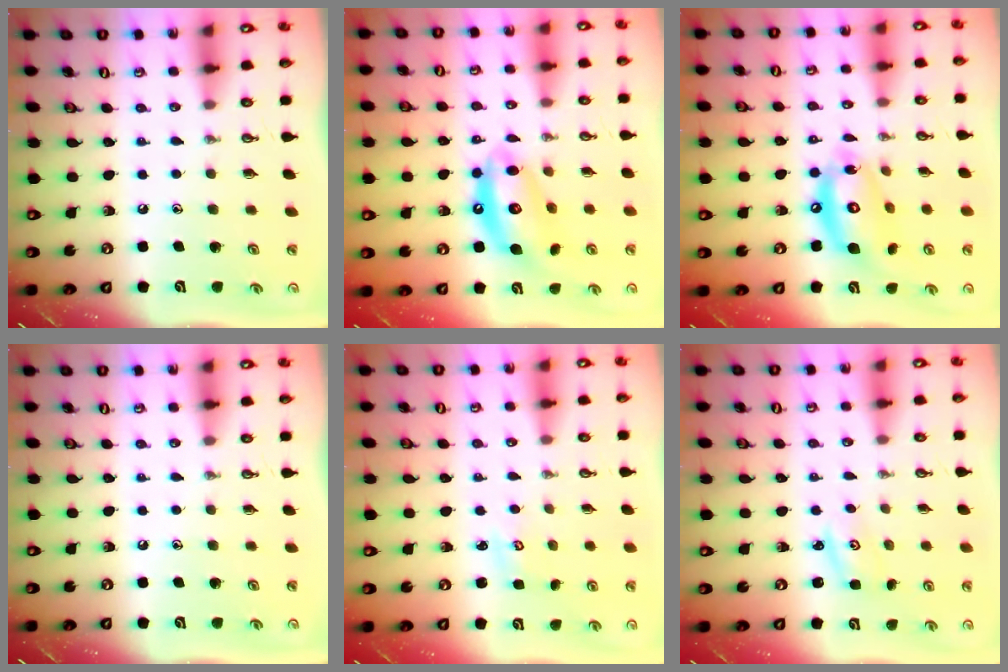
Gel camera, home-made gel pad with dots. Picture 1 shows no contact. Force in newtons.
{"total": 13.6, "press": 13.5, "slide": 1.5}
{"total": 14.5, "press": 14.4, "slide": 1.4}
{"total": 0.0}
{"total": 2.2, "press": 2.2, "slide": 0.3}
{"total": 1.6, "press": 1.5, "slide": 0.1}